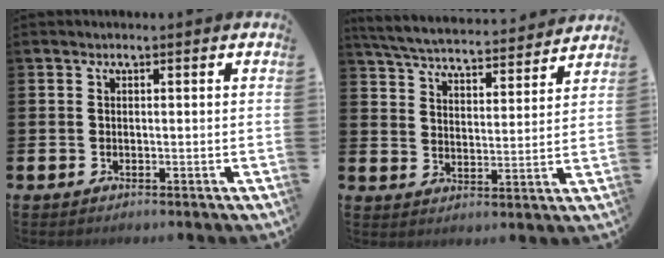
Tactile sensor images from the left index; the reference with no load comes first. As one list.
[{"total": 5.7, "force": [5.6, 0.7, 1.1], "torque": [-0.047, -0.043, 0.095]}]